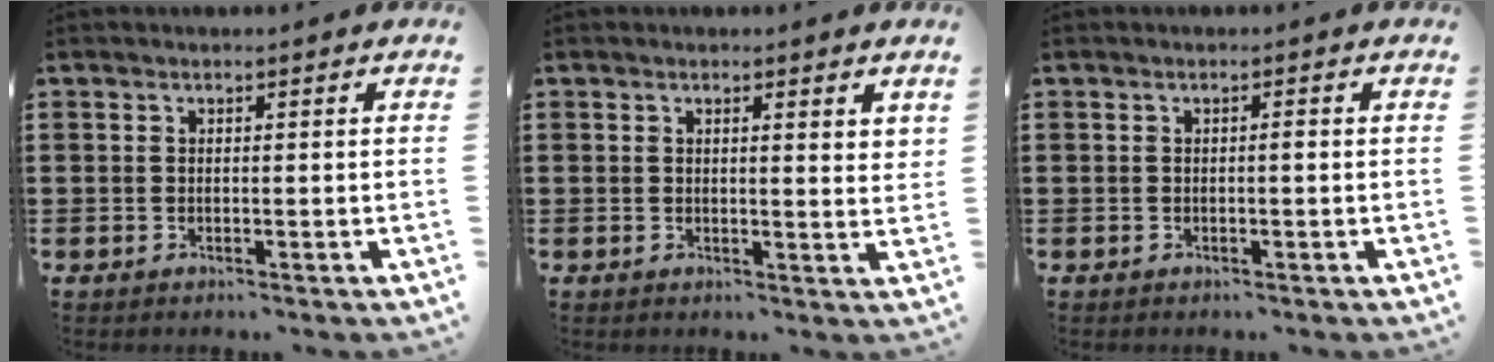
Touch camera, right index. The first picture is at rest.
{"total": 1.3, "force": [0.9, 0.1, 0.8], "torque": [-0.019, 0.002, 0.017]}
{"total": 0.6, "force": [-0.1, 0.1, 0.6], "torque": [-0.011, -0.003, -0.001]}